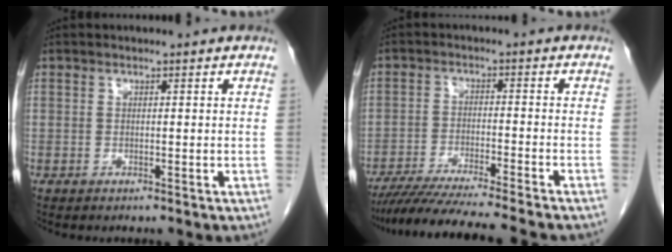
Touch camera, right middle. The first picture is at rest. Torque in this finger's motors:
{"motor_torque": [1.21, -0.92, 0.42, 0.11]}